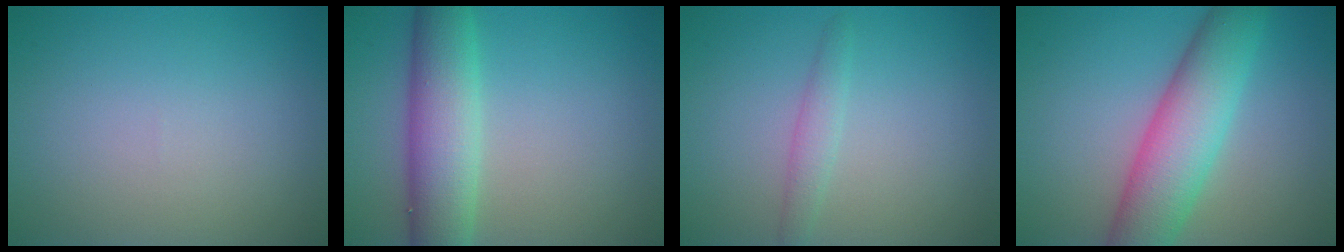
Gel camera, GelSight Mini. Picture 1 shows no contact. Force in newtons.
{"total": 6.4, "press": 6.4, "slide": 0.2}
{"total": 1.5, "press": 1.5, "slide": 0.0}
{"total": 7.6, "press": 7.6, "slide": 0.3}